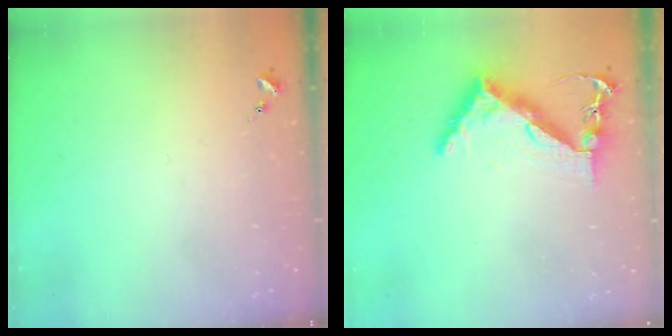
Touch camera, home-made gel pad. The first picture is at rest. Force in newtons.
{"total": 8.3, "press": 8.2, "slide": 1.2}